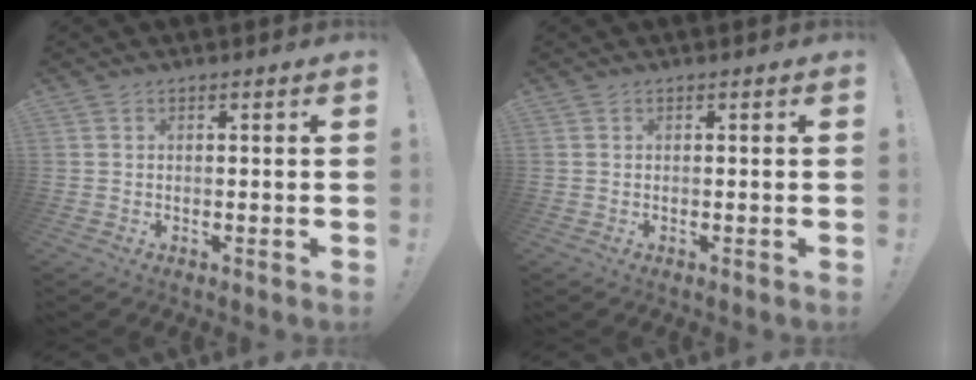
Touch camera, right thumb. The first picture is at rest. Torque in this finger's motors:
{"motor_torque": [-0.06, 0.06, -0.26, 0.26, 0.00]}